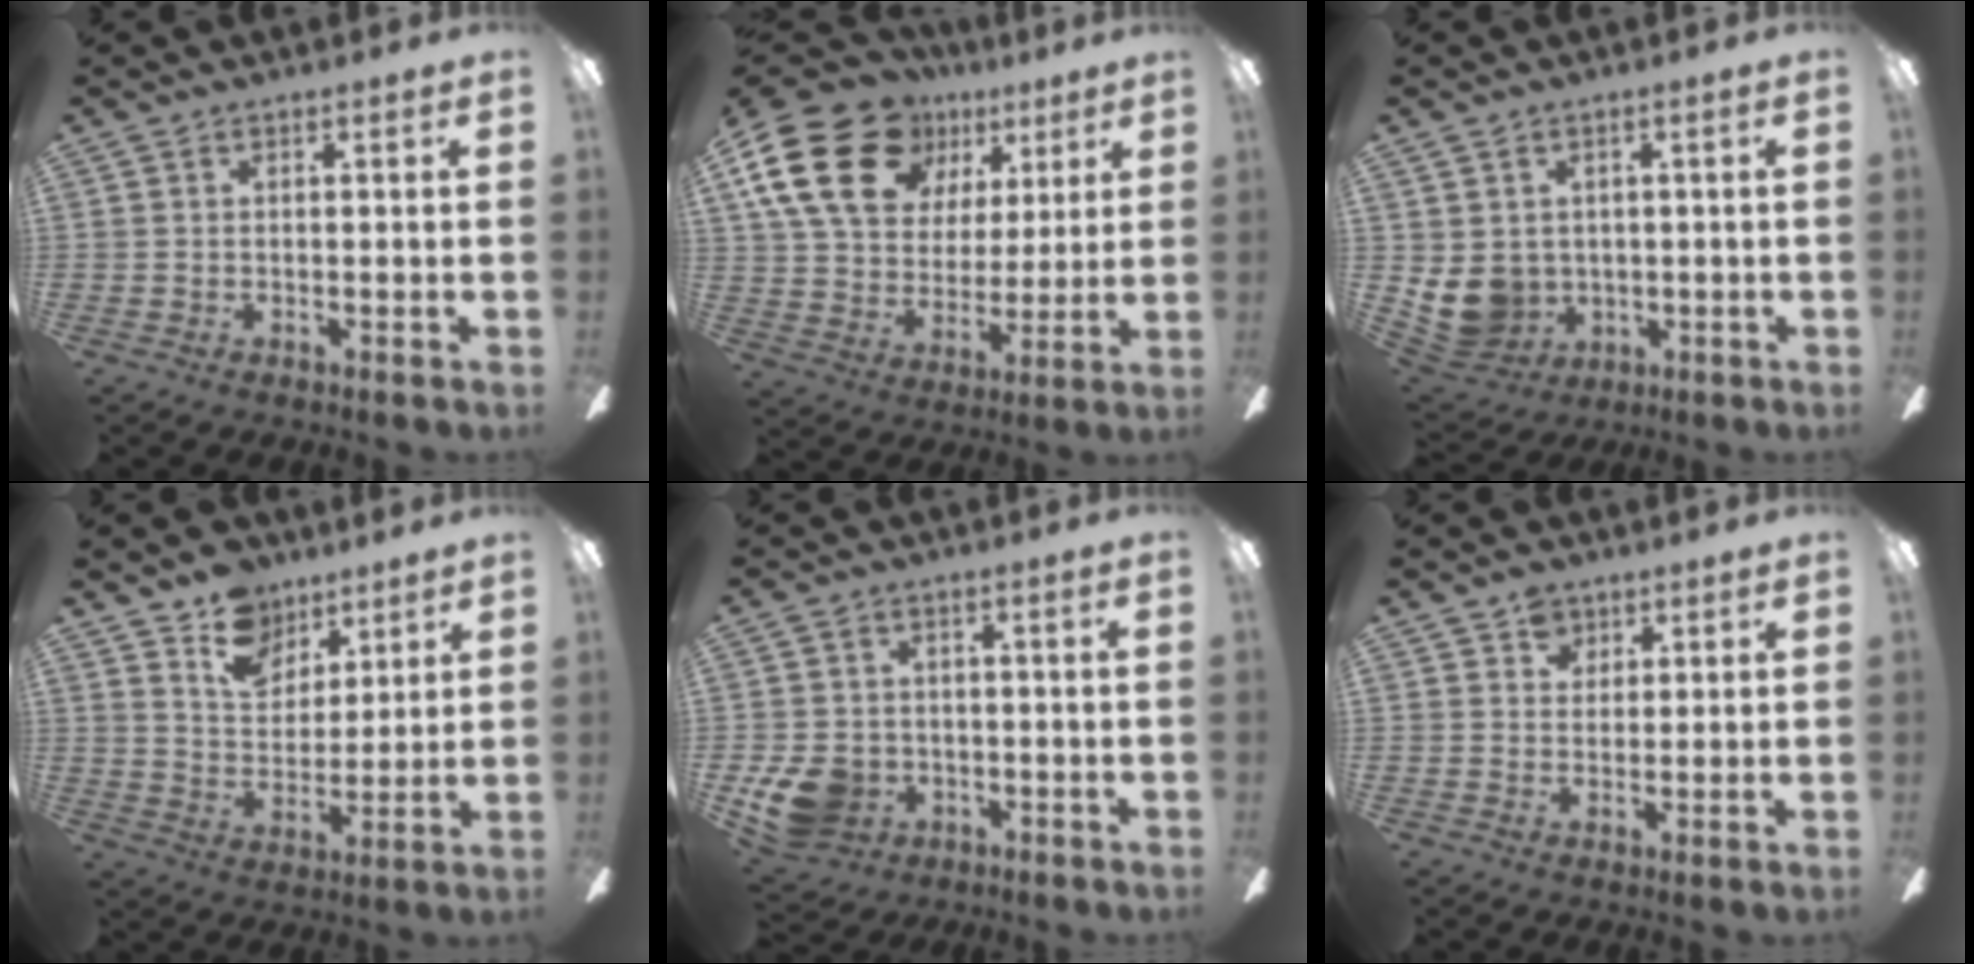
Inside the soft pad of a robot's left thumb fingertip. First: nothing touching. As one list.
[{"total": 22.5, "force": [11.2, 15.5, 11.9], "torque": [-0.221, -0.043, 0.208]}, {"total": 8.4, "force": [0.7, 7.6, 3.4], "torque": [-0.100, -0.014, 0.017]}, {"total": 10.8, "force": [7.8, 6.9, 2.9], "torque": [-0.045, -0.041, 0.146]}, {"total": 9.6, "force": [-3.2, 7.8, 4.6], "torque": [-0.104, 0.015, -0.058]}, {"total": 4.5, "force": [2.9, 3.2, 1.3], "torque": [-0.012, -0.003, 0.049]}]